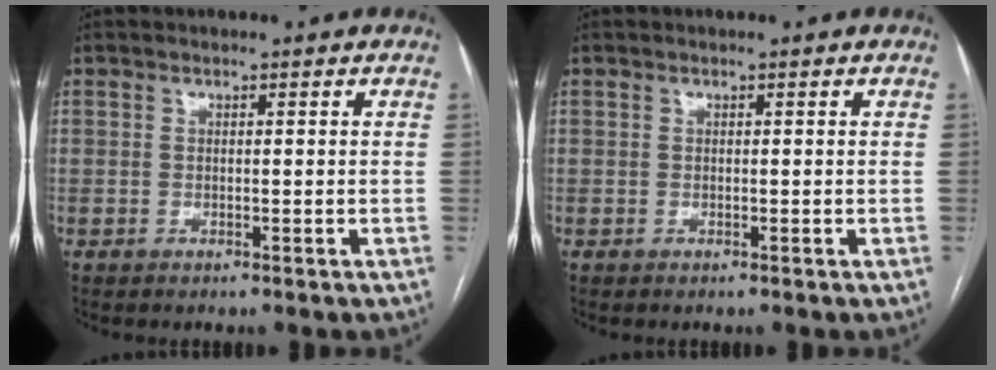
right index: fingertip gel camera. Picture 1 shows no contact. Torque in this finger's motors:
{"motor_torque": [0.23, 0.23, 0.00, 0.00]}